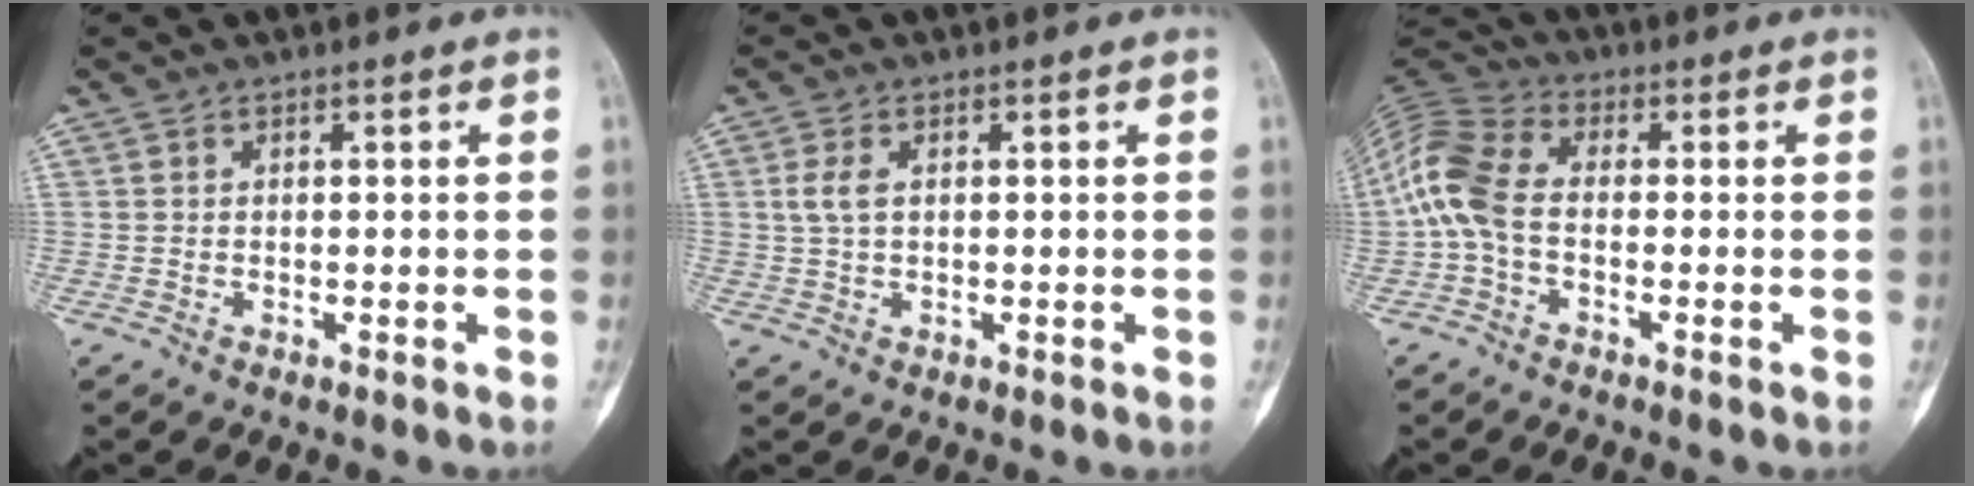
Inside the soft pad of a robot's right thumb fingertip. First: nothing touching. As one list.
[{"total": 3.0, "force": [0.7, 1.6, 2.5], "torque": [-0.063, 0.007, 0.014]}, {"total": 10.1, "force": [-1.3, 6.0, 8.1], "torque": [-0.179, 0.026, -0.041]}]